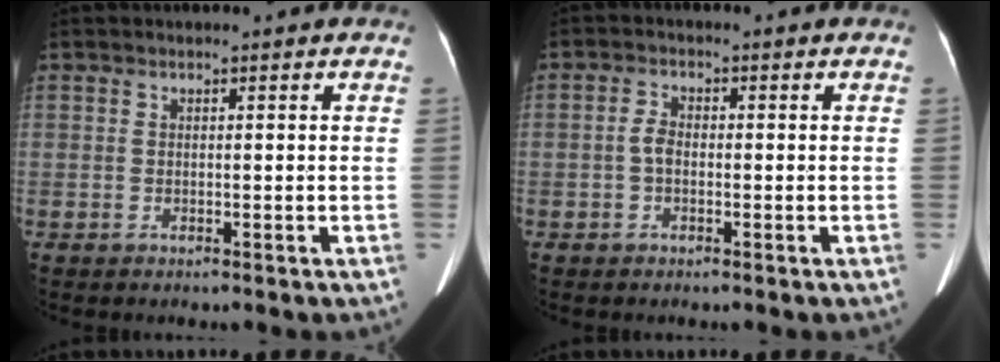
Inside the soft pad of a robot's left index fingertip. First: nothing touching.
{"total": 2.2, "force": [-0.6, 1.5, 1.5], "torque": [-0.036, 0.010, -0.013]}